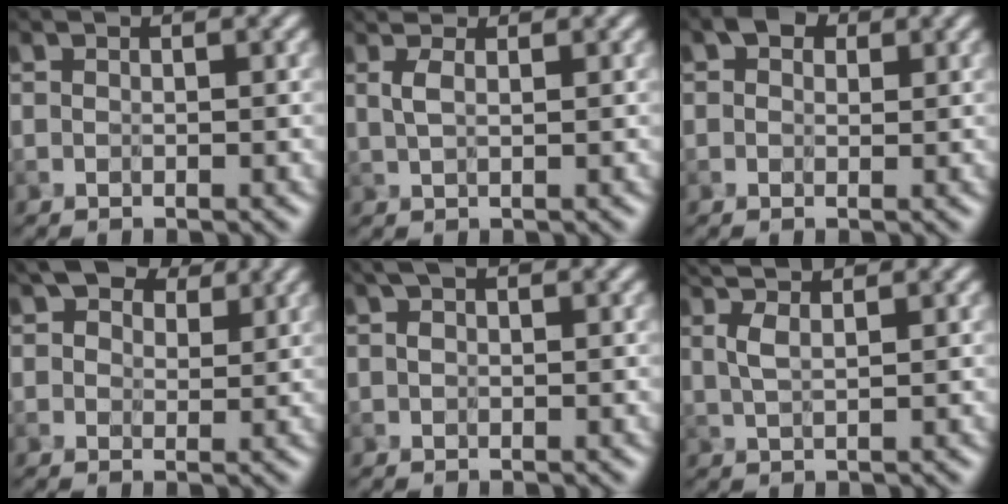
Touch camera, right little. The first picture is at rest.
{"total": 1.7, "force": [0.8, 0.7, 1.3], "torque": [-0.031, 0.002, 0.018]}
{"total": 2.2, "force": [1.1, 1.4, 1.2], "torque": [-0.021, 0.002, 0.013]}
{"total": 4.9, "force": [3.3, 2.7, 2.5], "torque": [-0.037, -0.001, 0.046]}
{"total": 1.3, "force": [0.6, 0.7, 0.9], "torque": [-0.020, 0.005, 0.009]}
{"total": 2.6, "force": [1.7, 0.6, 1.9], "torque": [-0.039, 0.012, 0.030]}